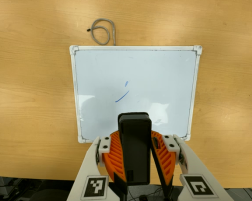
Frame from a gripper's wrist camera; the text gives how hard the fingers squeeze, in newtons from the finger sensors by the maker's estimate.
{"total": 11.0, "left": 10.6, "right": 11.4}